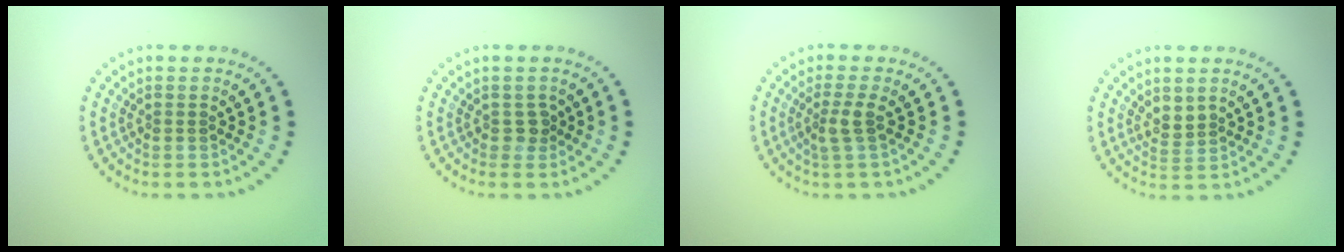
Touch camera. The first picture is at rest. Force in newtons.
{"total": 1.2, "press": 1.0, "slide": 0.6}
{"total": 1.8, "press": 1.3, "slide": 1.2}
{"total": 1.4, "press": 1.2, "slide": 0.7}